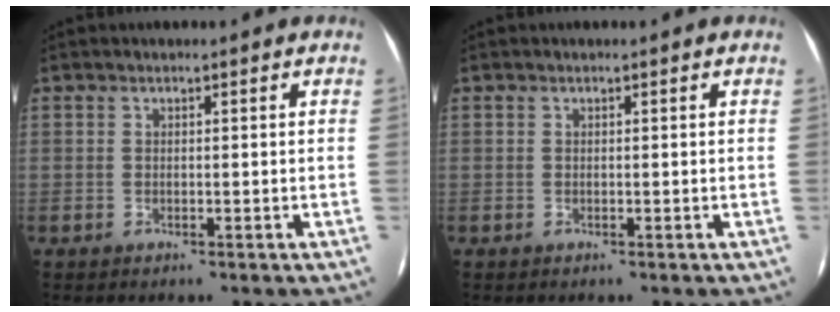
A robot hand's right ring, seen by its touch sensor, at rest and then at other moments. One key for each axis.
{"total": 0.0}